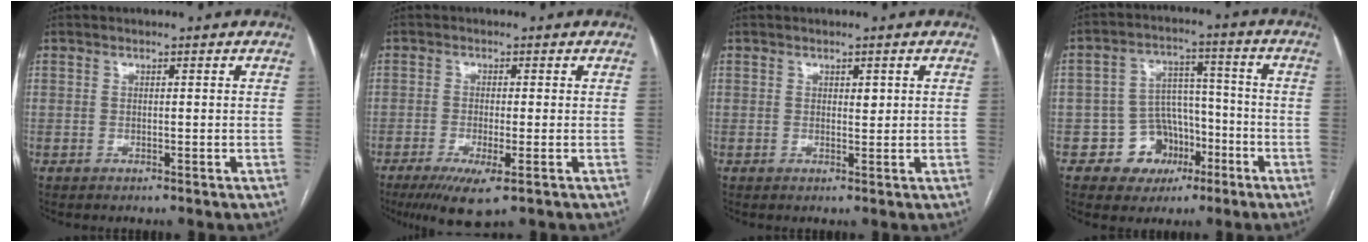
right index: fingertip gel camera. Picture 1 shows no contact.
{"total": 5.9, "force": [-3.1, 0.7, 5.0], "torque": [-0.090, -0.016, -0.050]}
{"total": 1.1, "force": [0.5, 0.4, 0.9], "torque": [-0.011, -0.003, 0.007]}
{"total": 8.5, "force": [-3.8, 7.3, 2.0], "torque": [-0.016, 0.027, -0.049]}